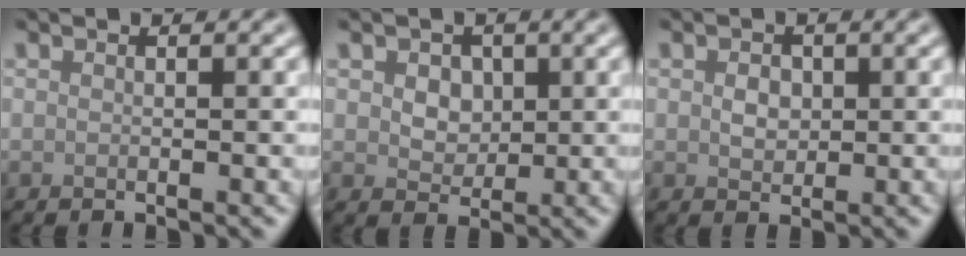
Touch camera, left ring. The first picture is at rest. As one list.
[{"total": 2.6, "force": [0.6, 2.0, 1.5], "torque": [-0.029, -0.002, 0.006]}, {"total": 1.8, "force": [0.2, 1.4, 1.1], "torque": [-0.020, -0.001, 0.003]}]